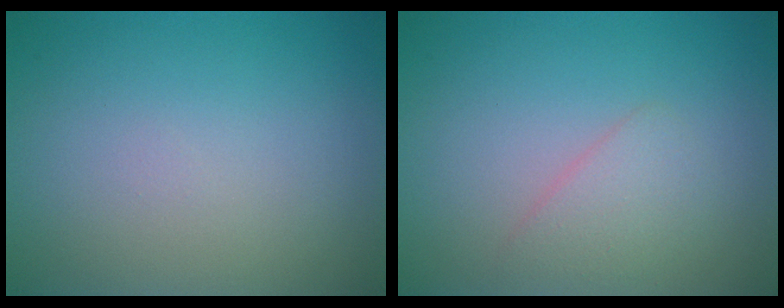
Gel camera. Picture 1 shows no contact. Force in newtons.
{"total": 1.9, "press": 1.8, "slide": 0.1}